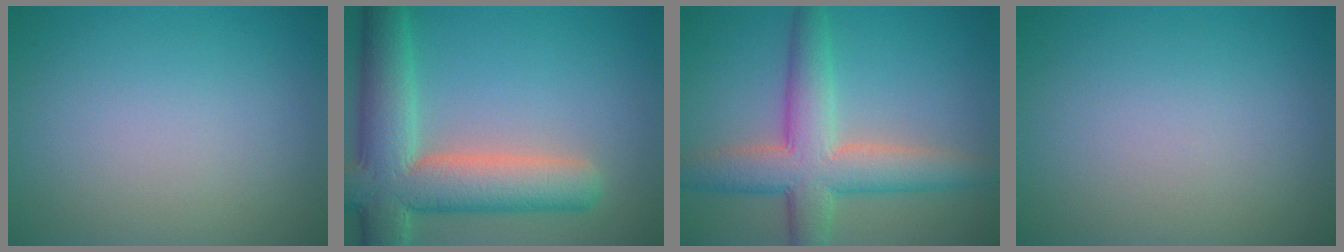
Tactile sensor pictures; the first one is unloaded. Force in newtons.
{"total": 9.7, "press": 9.7, "slide": 0.9}
{"total": 7.2, "press": 7.2, "slide": 0.1}
{"total": 0.0}